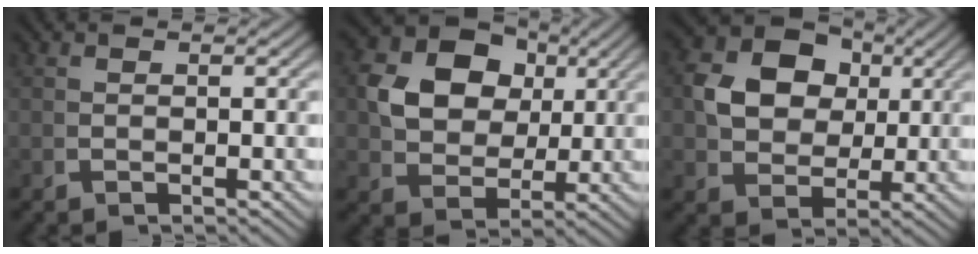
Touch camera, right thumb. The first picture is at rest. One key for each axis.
{"total": 9.9, "fx": 2.4, "fy": 7.6, "fz": 6.0, "tx": -0.145, "ty": -0.028, "tz": 0.058}
{"total": 8.9, "fx": 2.2, "fy": 6.8, "fz": 5.2, "tx": -0.128, "ty": -0.024, "tz": 0.053}